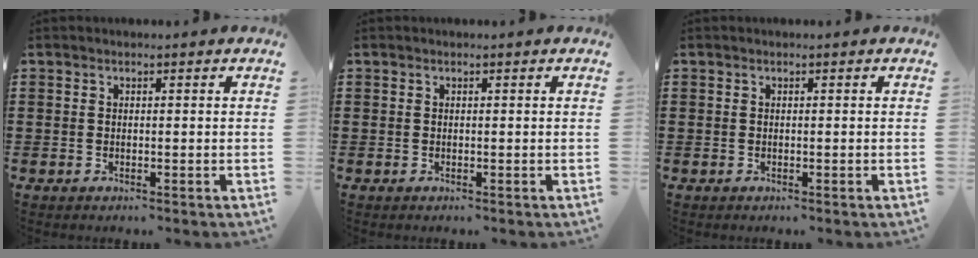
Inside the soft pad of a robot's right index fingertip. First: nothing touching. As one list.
[{"total": 0.0}, {"total": 0.0}]